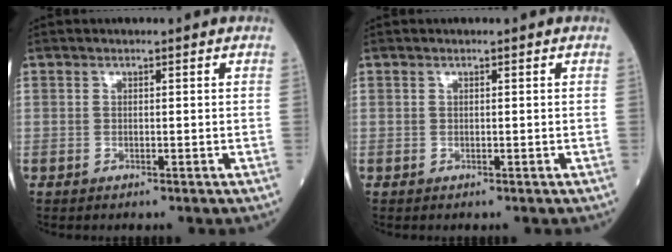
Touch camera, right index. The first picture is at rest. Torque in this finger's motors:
{"motor_torque": [-0.36, -0.22, 0.20, 0.04]}